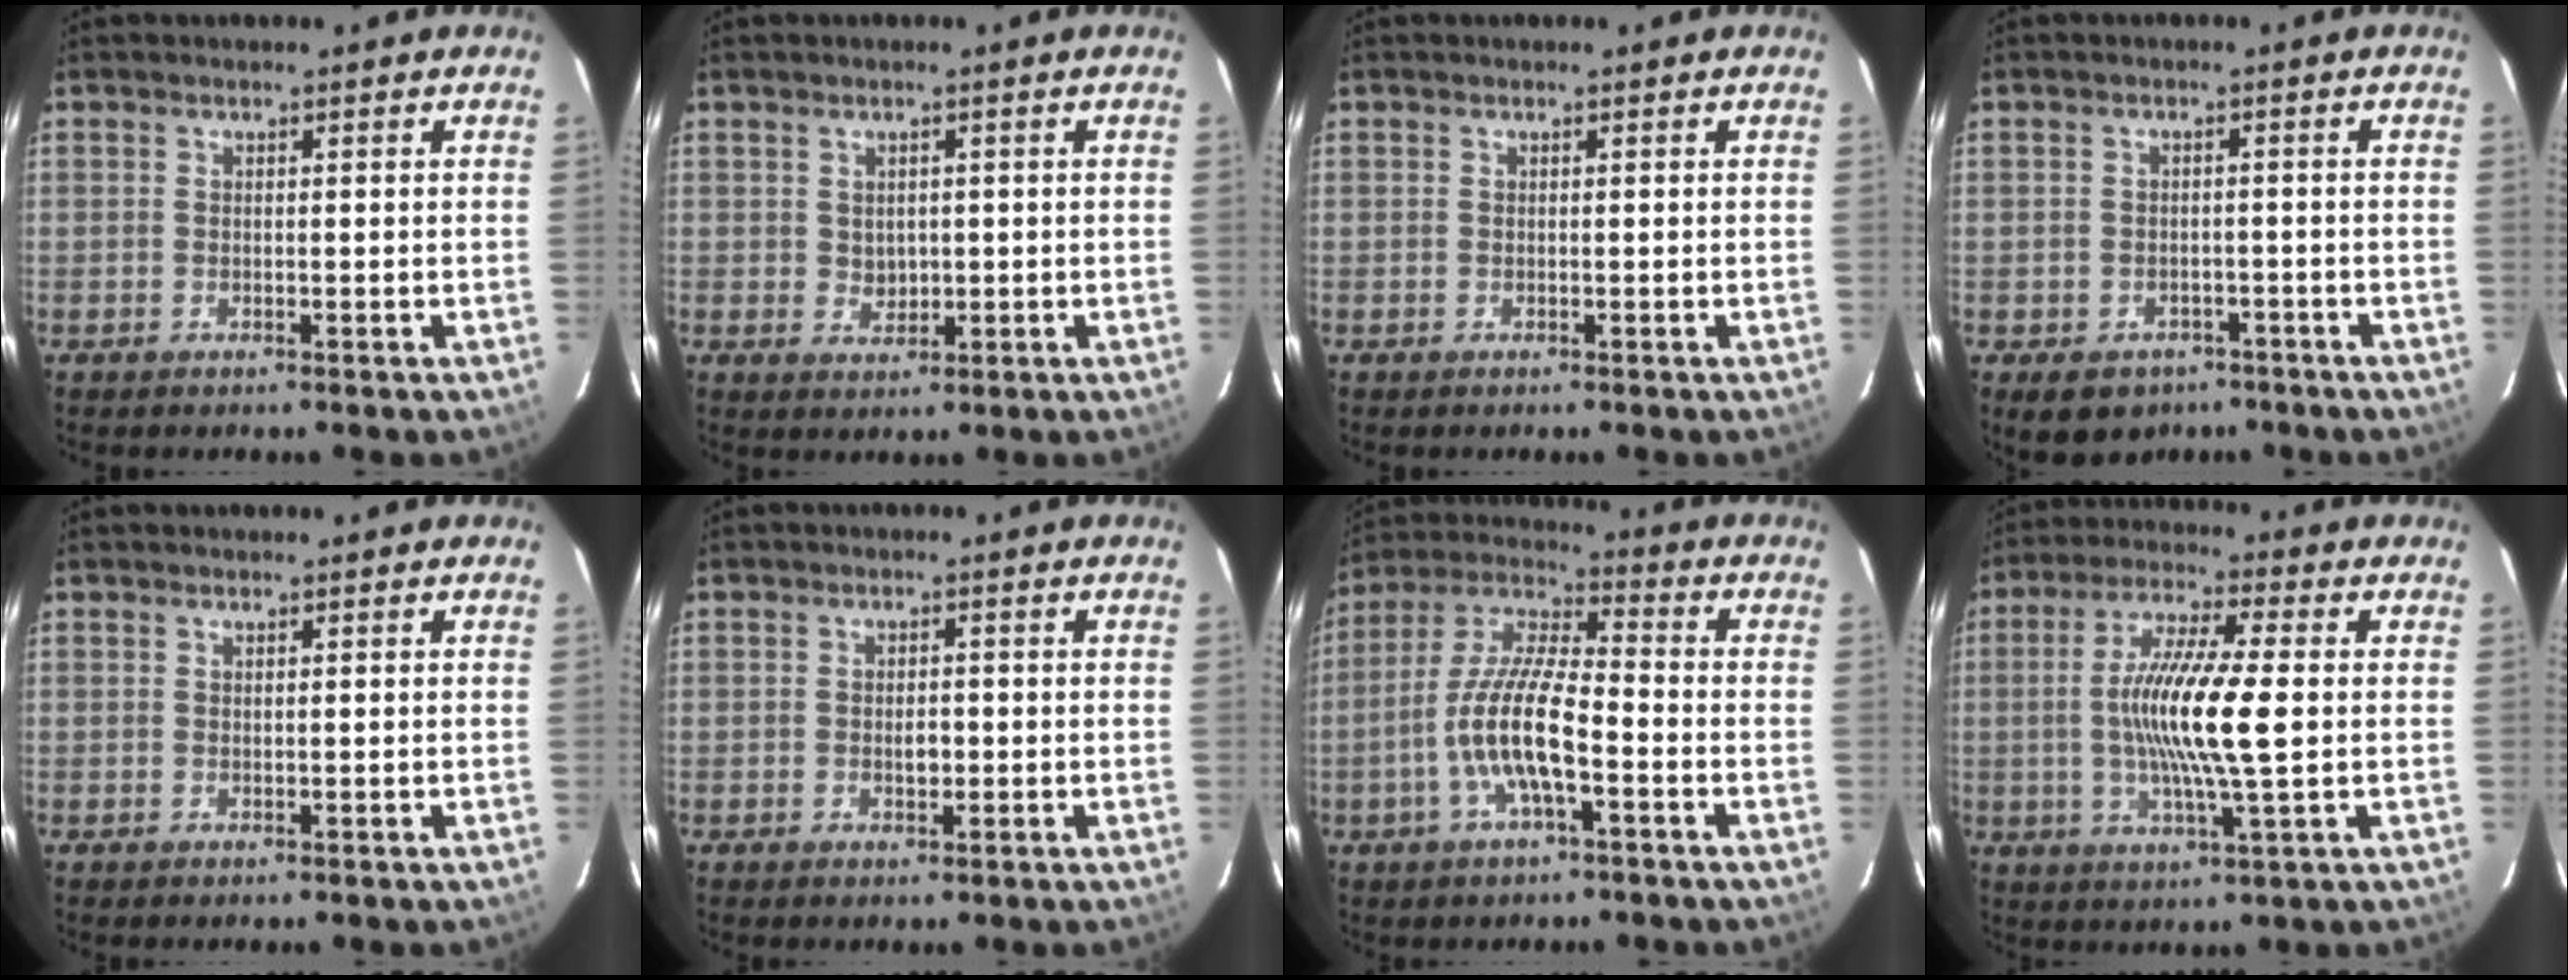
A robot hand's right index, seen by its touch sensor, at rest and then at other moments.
{"total": 2.6, "force": [0.3, 2.3, 1.2], "torque": [-0.017, 0.000, 0.010]}
{"total": 0.0}
{"total": 7.0, "force": [-4.4, 5.0, 2.2], "torque": [-0.045, 0.007, -0.047]}
{"total": 0.0}
{"total": 2.4, "force": [-0.4, 1.5, 1.8], "torque": [-0.031, 0.003, -0.007]}
{"total": 12.6, "force": [-4.3, 3.1, 11.4], "torque": [-0.237, -0.001, -0.083]}
{"total": 13.6, "force": [-0.2, 1.5, 13.5], "torque": [-0.255, -0.001, -0.008]}